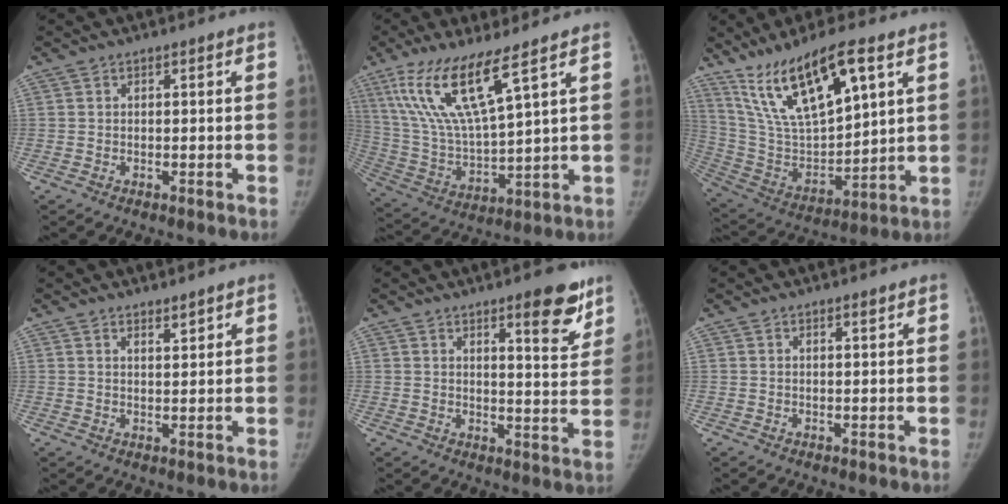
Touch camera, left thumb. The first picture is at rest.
{"total": 15.5, "force": [8.8, 2.7, 12.5], "torque": [-0.264, -0.044, 0.185]}
{"total": 19.8, "force": [11.0, 6.3, 15.2], "torque": [-0.265, -0.038, 0.223]}
{"total": 2.0, "force": [1.7, 0.5, 0.9], "torque": [-0.009, -0.016, 0.031]}
{"total": 9.4, "force": [6.1, 2.3, 6.7], "torque": [-0.062, -0.040, 0.082]}
{"total": 0.8, "force": [0.6, 0.1, 0.5], "torque": [-0.007, -0.005, 0.011]}